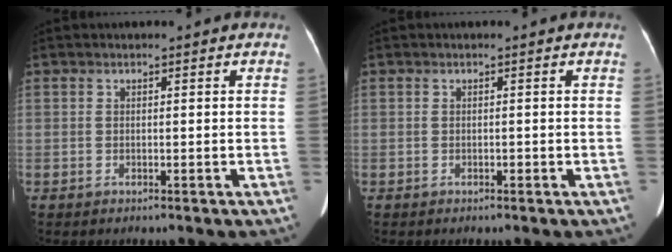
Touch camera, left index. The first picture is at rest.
{"total": 0.0}